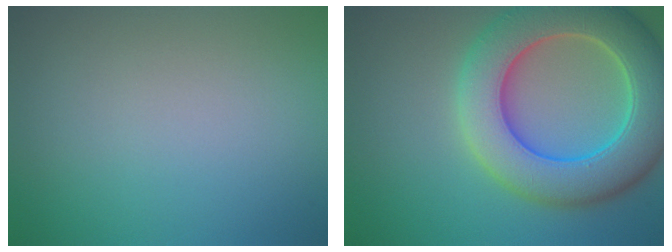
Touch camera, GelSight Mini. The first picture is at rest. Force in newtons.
{"total": 10.2, "press": 10.2, "slide": 0.6}